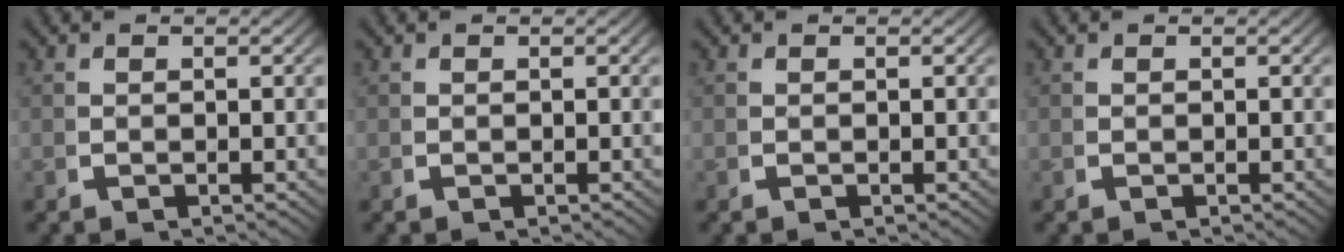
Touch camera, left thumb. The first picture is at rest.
{"total": 0.0}
{"total": 0.0}
{"total": 0.0}